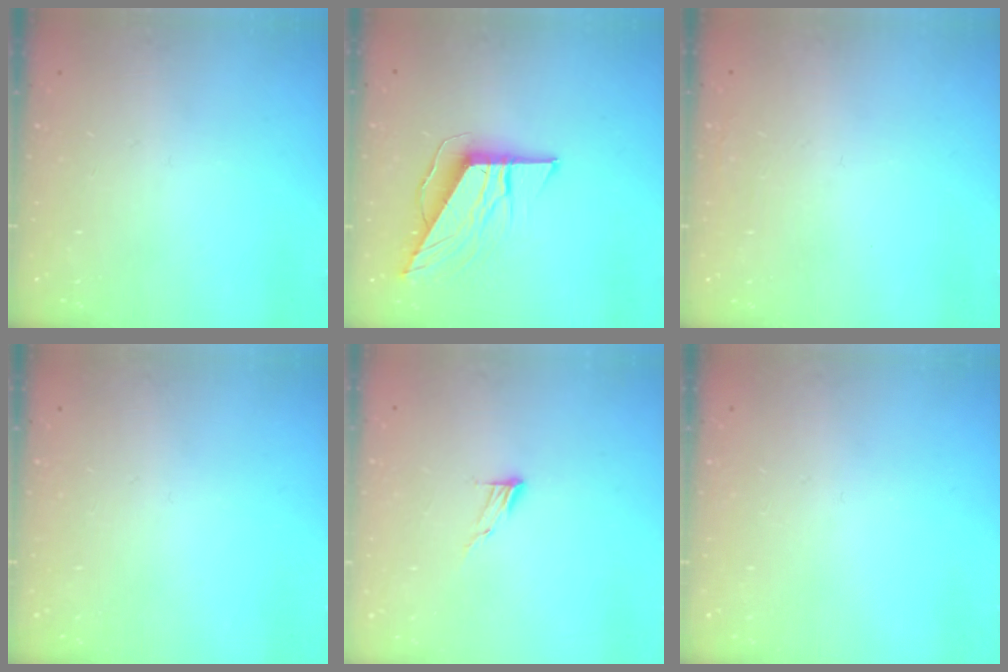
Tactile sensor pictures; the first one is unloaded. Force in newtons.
{"total": 9.6, "press": 9.6, "slide": 0.5}
{"total": 1.6, "press": 1.6, "slide": 0.1}
{"total": 0.0}
{"total": 6.1, "press": 6.1, "slide": 0.5}
{"total": 0.0}